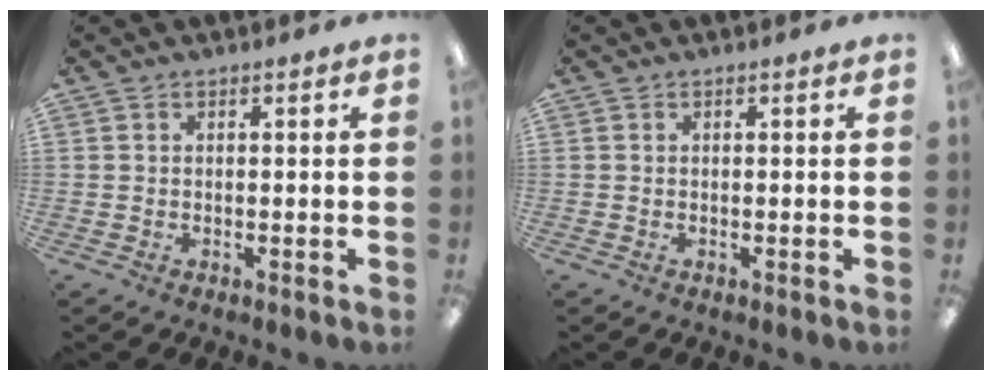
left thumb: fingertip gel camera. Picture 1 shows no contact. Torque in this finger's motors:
{"motor_torque": [0.05, -0.02, 0.26, -0.05, -0.01]}